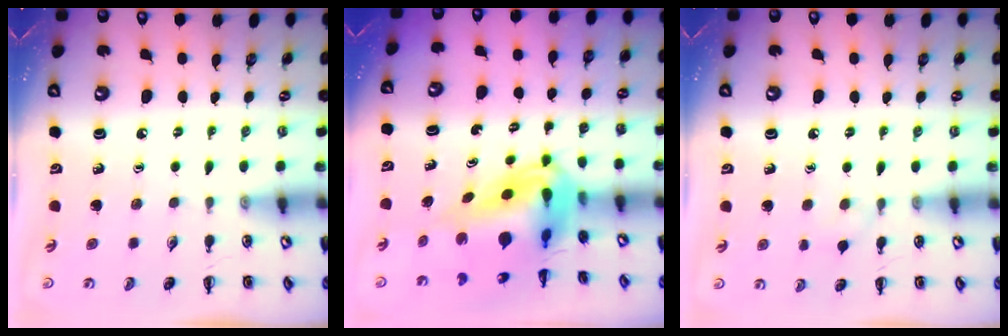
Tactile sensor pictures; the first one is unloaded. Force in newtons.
{"total": 9.1, "press": 8.7, "slide": 2.6}
{"total": 5.0, "press": 4.8, "slide": 1.5}